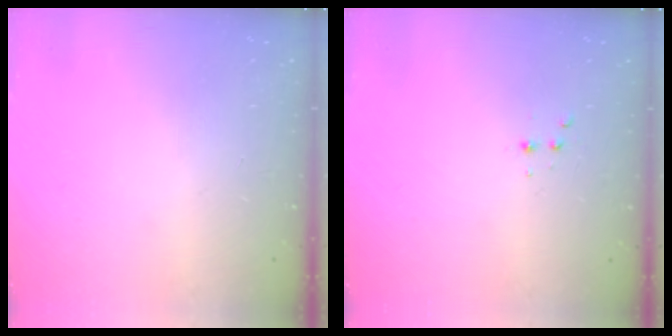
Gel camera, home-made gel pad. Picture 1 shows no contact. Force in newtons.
{"total": 2.5, "press": 2.4, "slide": 0.5}